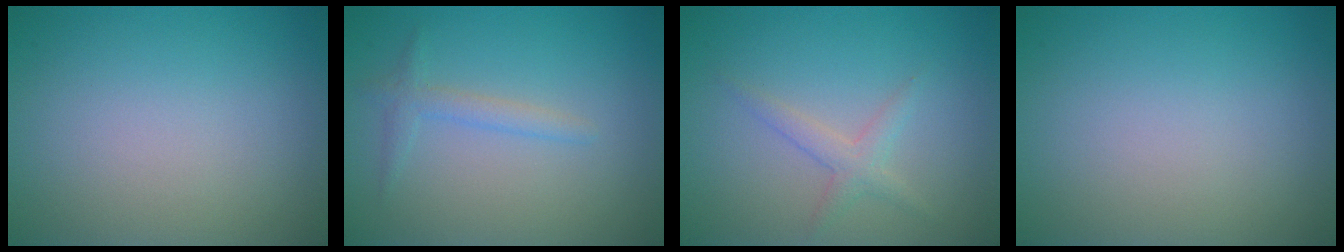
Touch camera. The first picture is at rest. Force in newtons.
{"total": 1.6, "press": 1.6, "slide": 0.1}
{"total": 1.8, "press": 1.8, "slide": 0.1}
{"total": 0.0}